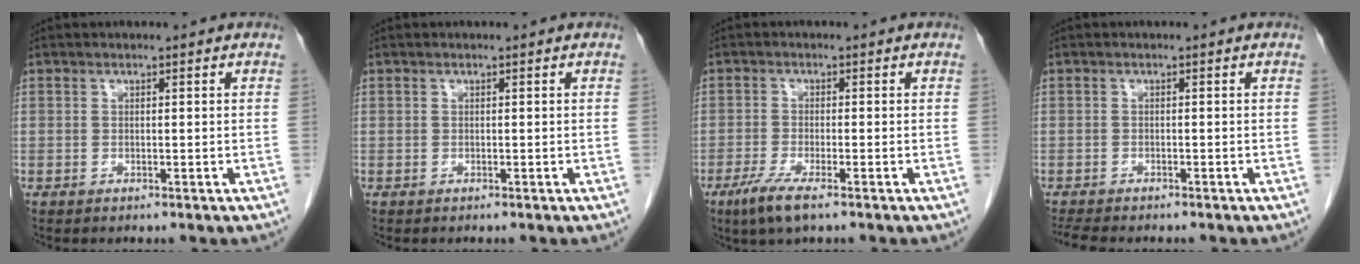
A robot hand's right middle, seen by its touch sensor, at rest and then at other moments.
{"total": 0.0}
{"total": 4.7, "force": [-2.9, 0.5, 3.6], "torque": [-0.079, -0.014, -0.054]}
{"total": 4.9, "force": [-4.3, 0.9, 2.2], "torque": [-0.038, -0.012, -0.065]}